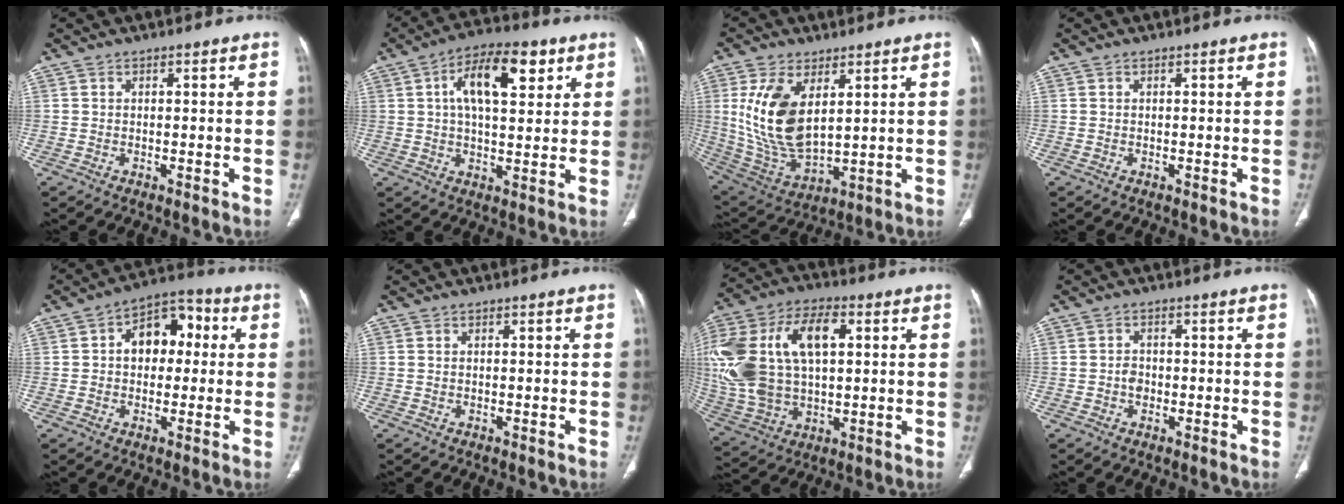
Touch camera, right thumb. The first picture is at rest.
{"total": 12.9, "force": [4.5, 6.0, 10.4], "torque": [-0.151, 0.003, 0.070]}
{"total": 15.8, "force": [4.4, 8.2, 12.7], "torque": [-0.248, -0.023, 0.106]}
{"total": 0.0}
{"total": 10.6, "force": [1.5, 7.3, 7.5], "torque": [-0.075, 0.029, 0.014]}
{"total": 0.0}
{"total": 25.6, "force": [4.7, 15.2, 20.1], "torque": [-0.446, 0.020, 0.090]}
{"total": 2.2, "force": [-0.5, 1.7, 1.2], "torque": [-0.013, 0.008, -0.011]}